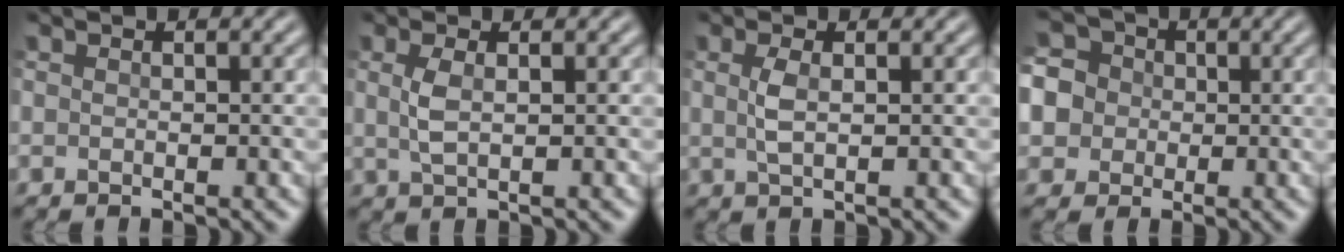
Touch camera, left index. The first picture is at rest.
{"total": 2.0, "force": [0.2, 0.7, 1.9], "torque": [-0.045, 0.001, 0.006]}
{"total": 1.9, "force": [0.1, 0.5, 1.8], "torque": [-0.042, 0.001, 0.004]}
{"total": 7.7, "force": [-0.4, 7.3, 2.5], "torque": [-0.078, 0.021, -0.032]}